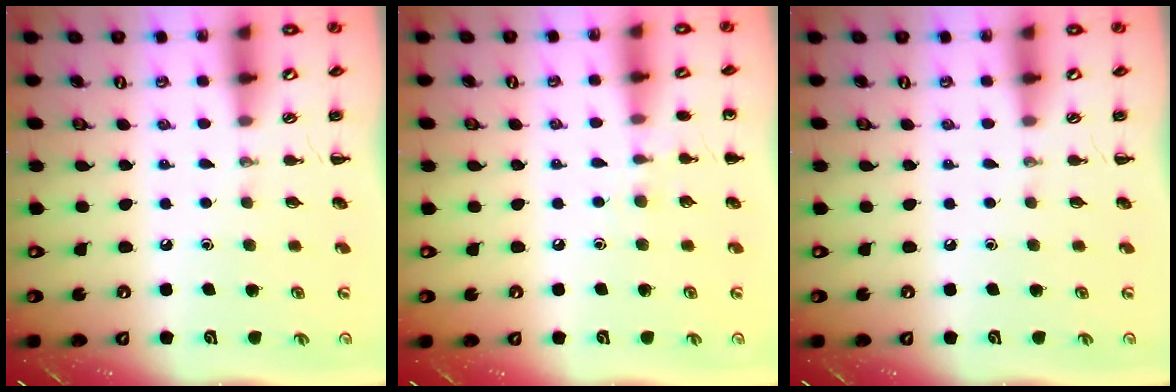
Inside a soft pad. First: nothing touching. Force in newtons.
{"total": 5.5, "press": 5.2, "slide": 1.8}
{"total": 0.0}